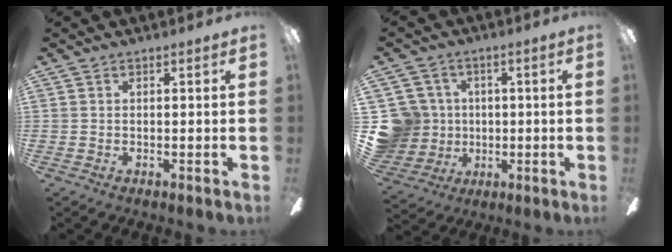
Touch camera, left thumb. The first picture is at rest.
{"total": 11.9, "force": [0.6, 11.5, 3.0], "torque": [-0.114, 0.003, 0.021]}